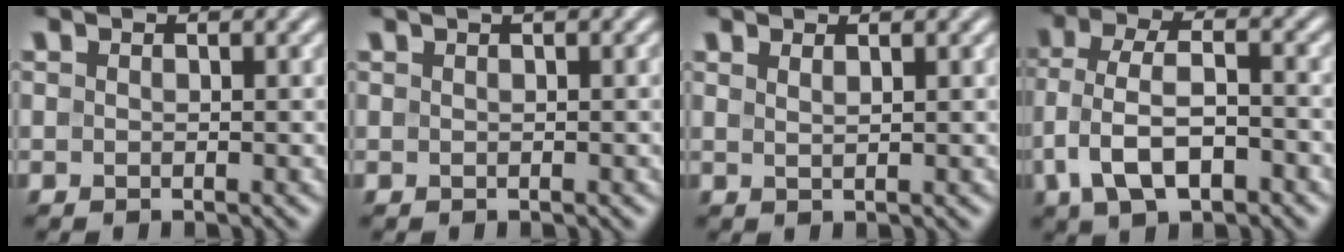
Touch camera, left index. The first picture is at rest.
{"total": 1.1, "force": [0.4, 0.1, 1.0], "torque": [-0.013, 0.006, 0.006]}
{"total": 1.0, "force": [0.8, 0.2, 0.6], "torque": [-0.007, 0.002, 0.009]}
{"total": 6.2, "force": [-2.4, 3.2, 4.8], "torque": [-0.096, 0.005, -0.050]}